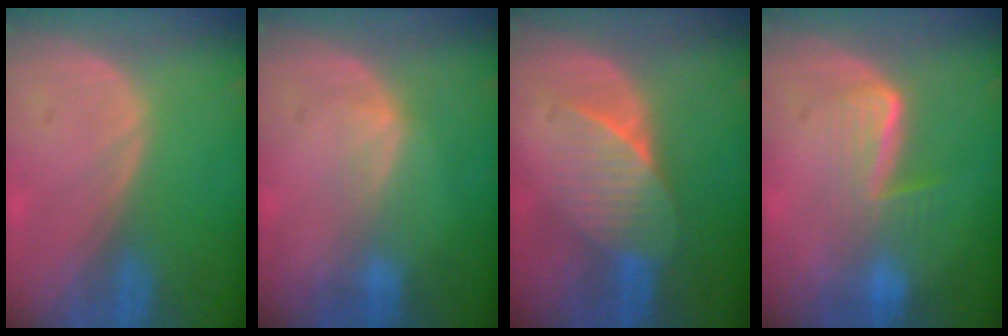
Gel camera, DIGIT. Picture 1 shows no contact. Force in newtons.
{"total": 2.4, "press": 2.4, "slide": 0.4}
{"total": 6.7, "press": 6.3, "slide": 2.2}
{"total": 6.7, "press": 5.8, "slide": 3.4}